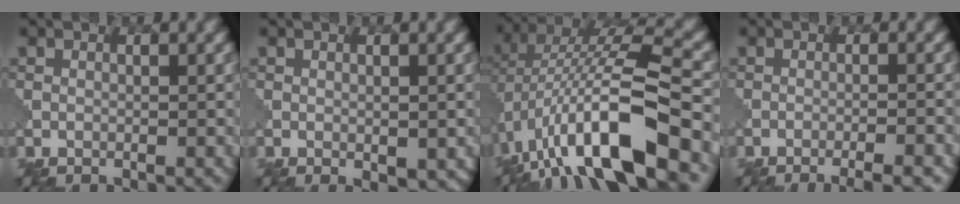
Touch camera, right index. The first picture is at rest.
{"total": 1.6, "force": [-0.7, 0.4, 1.4], "torque": [-0.022, -0.008, 0.000]}
{"total": 11.7, "force": [-4.9, 3.7, 9.9], "torque": [-0.189, 0.018, -0.081]}
{"total": 3.8, "force": [-2.9, 0.7, 2.3], "torque": [0.005, 0.016, -0.046]}